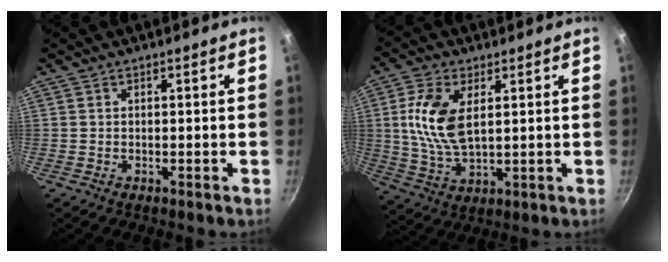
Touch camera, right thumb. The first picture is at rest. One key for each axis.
{"total": 11.5, "fx": 2.5, "fy": 6.1, "fz": 9.4, "tx": -0.187, "ty": -0.009, "tz": 0.053}